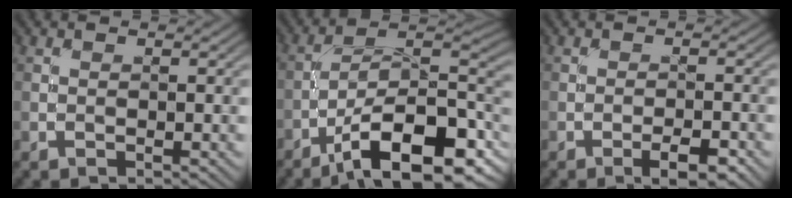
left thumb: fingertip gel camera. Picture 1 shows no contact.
{"total": 15.8, "force": [-8.4, 6.1, 11.9], "torque": [-0.183, -0.010, -0.152]}
{"total": 3.5, "force": [-2.1, 1.0, 2.7], "torque": [-0.042, 0.005, -0.030]}